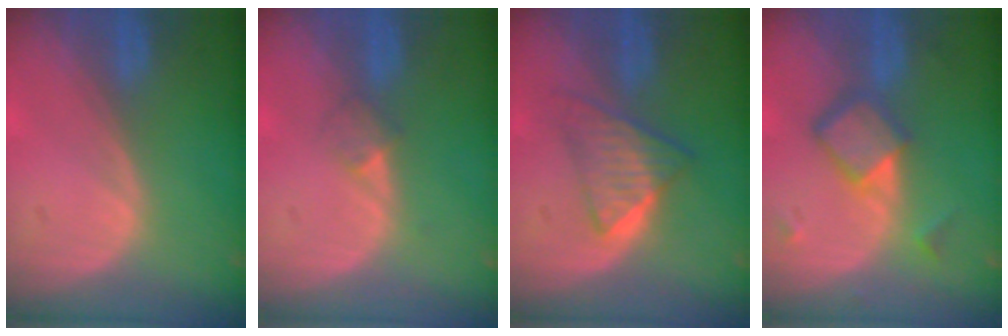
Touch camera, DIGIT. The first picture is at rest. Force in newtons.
{"total": 2.1, "press": 1.8, "slide": 1.0}
{"total": 6.3, "press": 5.5, "slide": 3.0}
{"total": 6.3, "press": 5.4, "slide": 3.4}